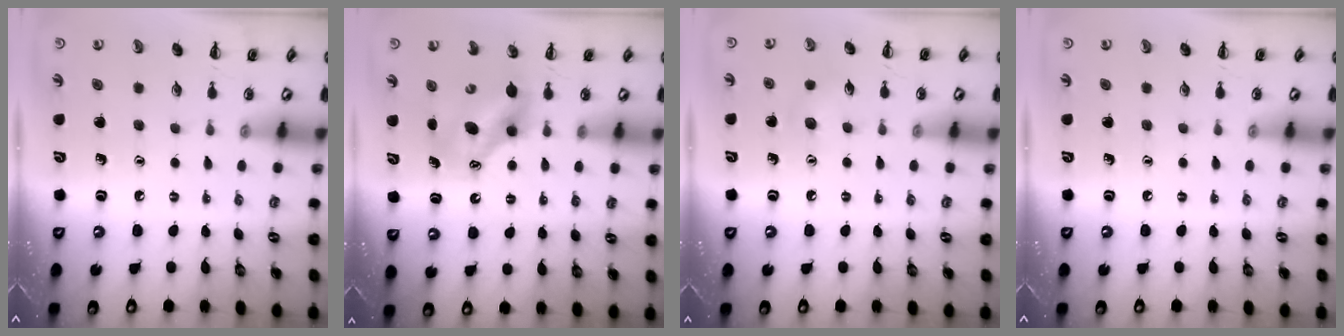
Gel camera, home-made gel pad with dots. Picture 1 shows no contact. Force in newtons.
{"total": 7.5, "press": 7.4, "slide": 1.4}
{"total": 5.6, "press": 5.4, "slide": 1.4}
{"total": 0.0}